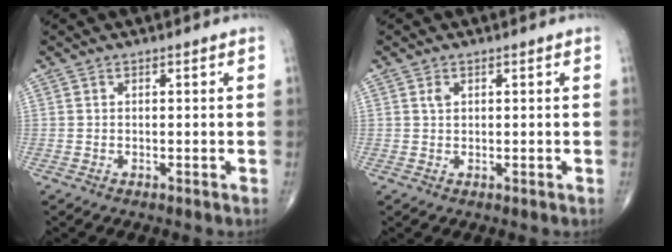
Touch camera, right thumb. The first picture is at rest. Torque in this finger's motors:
{"motor_torque": [-0.12, 0.58, 0.13, -0.16, 0.01]}